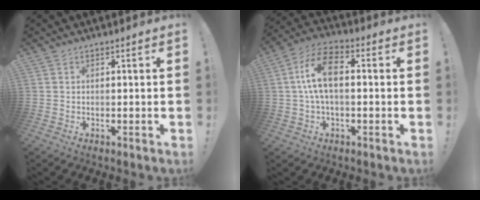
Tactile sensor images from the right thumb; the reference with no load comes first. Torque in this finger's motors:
{"motor_torque": [-0.21, 0.56, 0.54, 0.45, 0.38]}